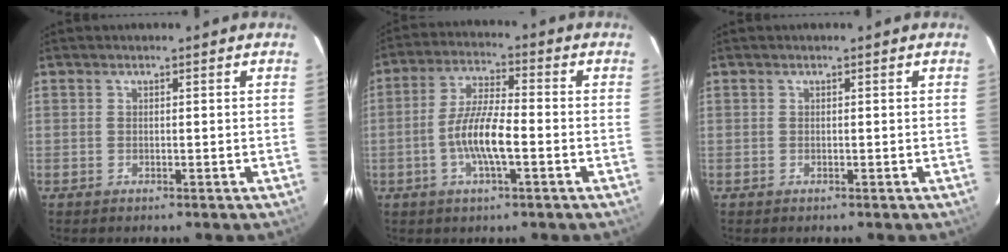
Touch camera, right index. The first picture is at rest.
{"total": 8.8, "force": [-2.6, 1.8, 8.2], "torque": [-0.164, 0.004, -0.051]}
{"total": 0.0}